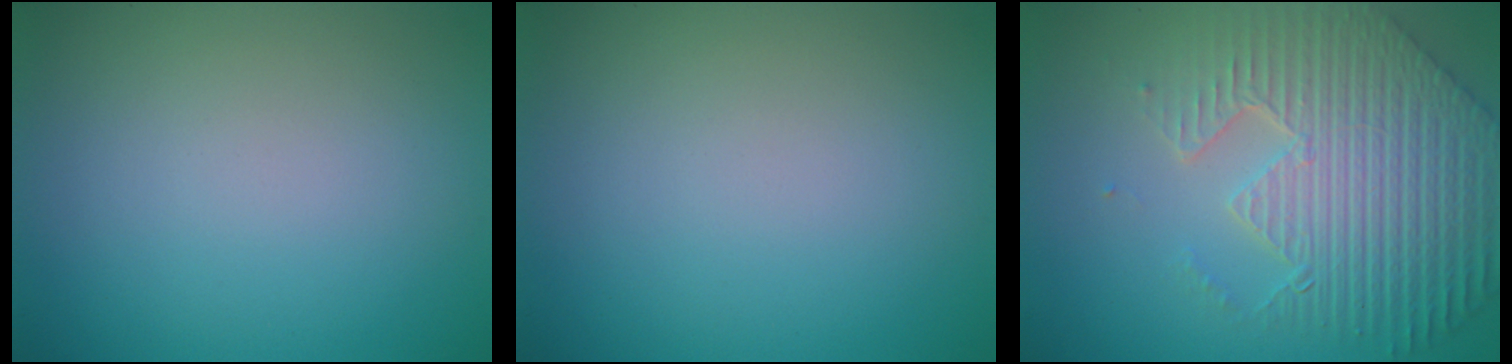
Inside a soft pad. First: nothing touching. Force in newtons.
{"total": 0.0}
{"total": 8.5, "press": 6.1, "slide": 5.8}